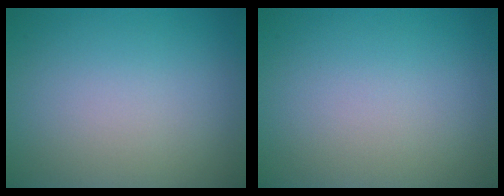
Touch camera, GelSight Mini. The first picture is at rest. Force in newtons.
{"total": 0.0}